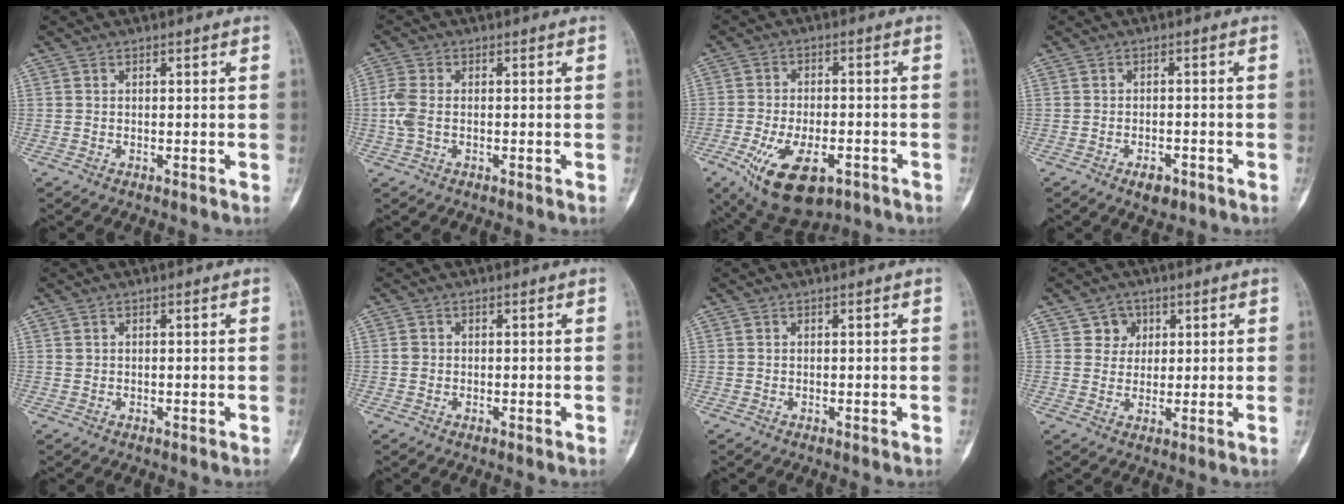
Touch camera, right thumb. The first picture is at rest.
{"total": 4.2, "force": [-0.3, 2.5, 3.4], "torque": [-0.100, 0.005, -0.011]}
{"total": 14.6, "force": [-7.0, 7.0, 10.7], "torque": [-0.195, 0.013, -0.101]}
{"total": 3.2, "force": [-1.9, 1.5, 2.1], "torque": [-0.030, 0.007, -0.026]}
{"total": 0.5, "force": [0.2, 0.4, 0.2], "torque": [-0.001, 0.001, 0.005]}
{"total": 1.2, "force": [0.0, 1.1, 0.5], "torque": [-0.006, 0.003, 0.003]}
{"total": 0.0}
{"total": 4.1, "force": [1.7, 3.6, 0.7], "torque": [0.016, -0.003, 0.023]}